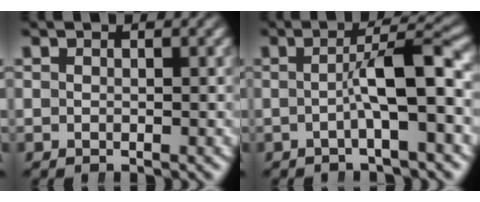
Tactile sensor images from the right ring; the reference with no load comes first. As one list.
[{"total": 4.3, "force": [-1.0, -0.1, 4.1], "torque": [-0.065, 0.008, -0.016]}]